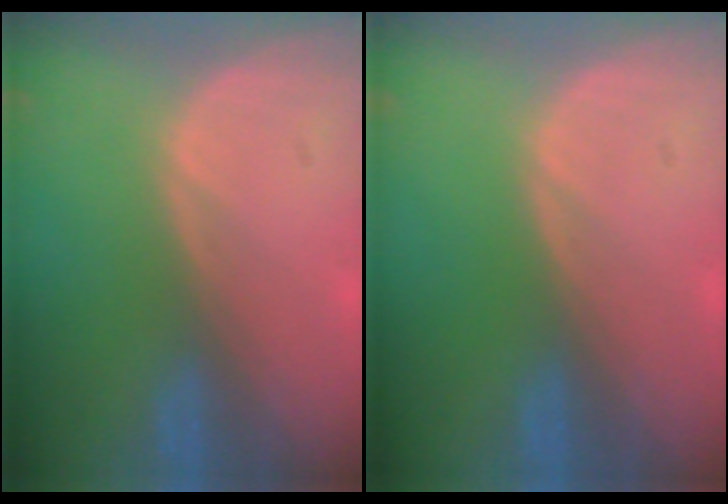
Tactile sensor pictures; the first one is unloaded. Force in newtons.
{"total": 0.0}